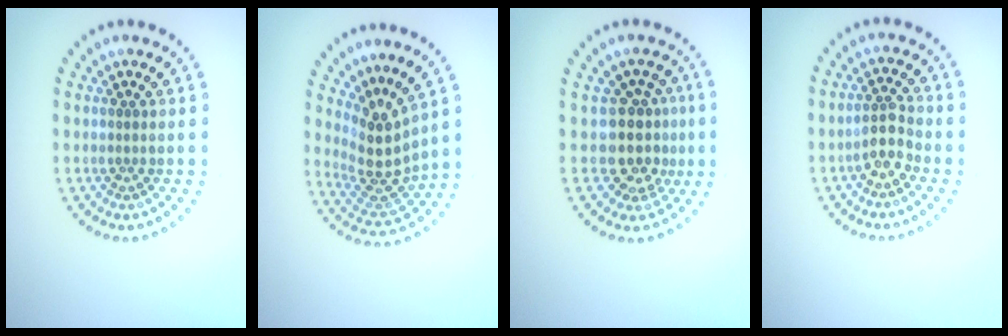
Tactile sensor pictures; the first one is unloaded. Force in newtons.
{"total": 4.2, "press": 3.0, "slide": 2.9}
{"total": 3.7, "press": 2.9, "slide": 2.4}
{"total": 2.4, "press": 2.1, "slide": 1.2}